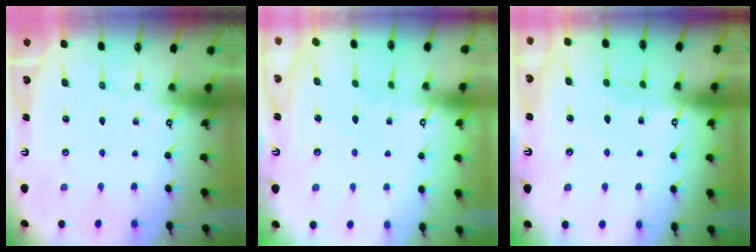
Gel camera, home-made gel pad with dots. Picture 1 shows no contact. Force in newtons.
{"total": 4.9, "press": 4.9, "slide": 0.0}
{"total": 2.9, "press": 2.9, "slide": 0.3}